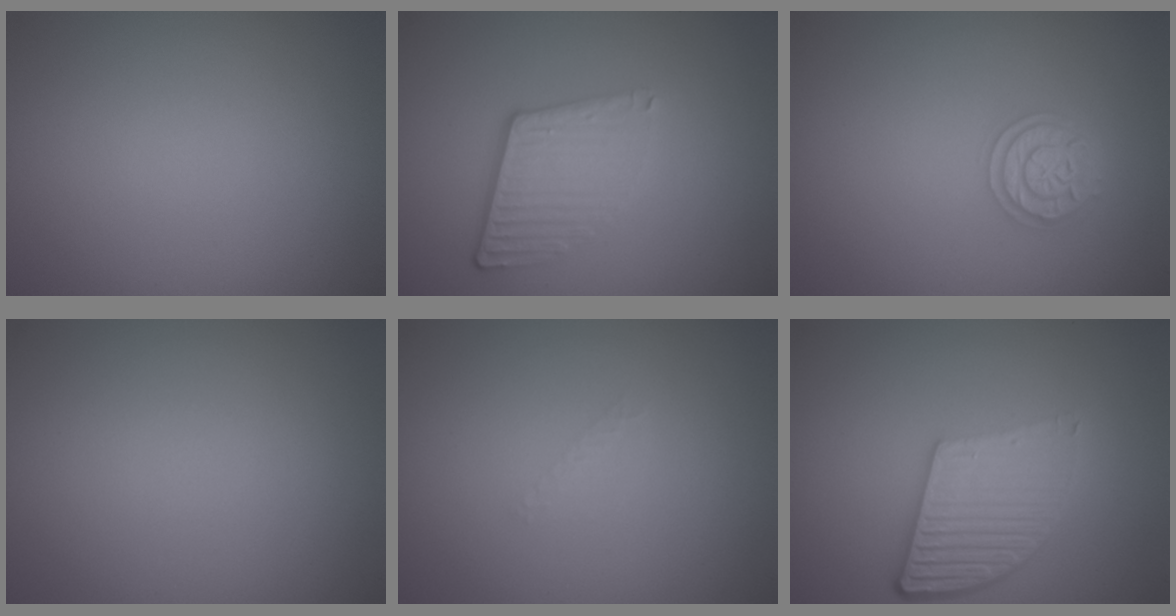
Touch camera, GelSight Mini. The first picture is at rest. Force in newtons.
{"total": 4.3, "press": 2.8, "slide": 3.3}
{"total": 2.4, "press": 2.4, "slide": 0.4}
{"total": 0.0}
{"total": 0.6, "press": 0.6, "slide": 0.1}
{"total": 5.6, "press": 3.9, "slide": 4.0}